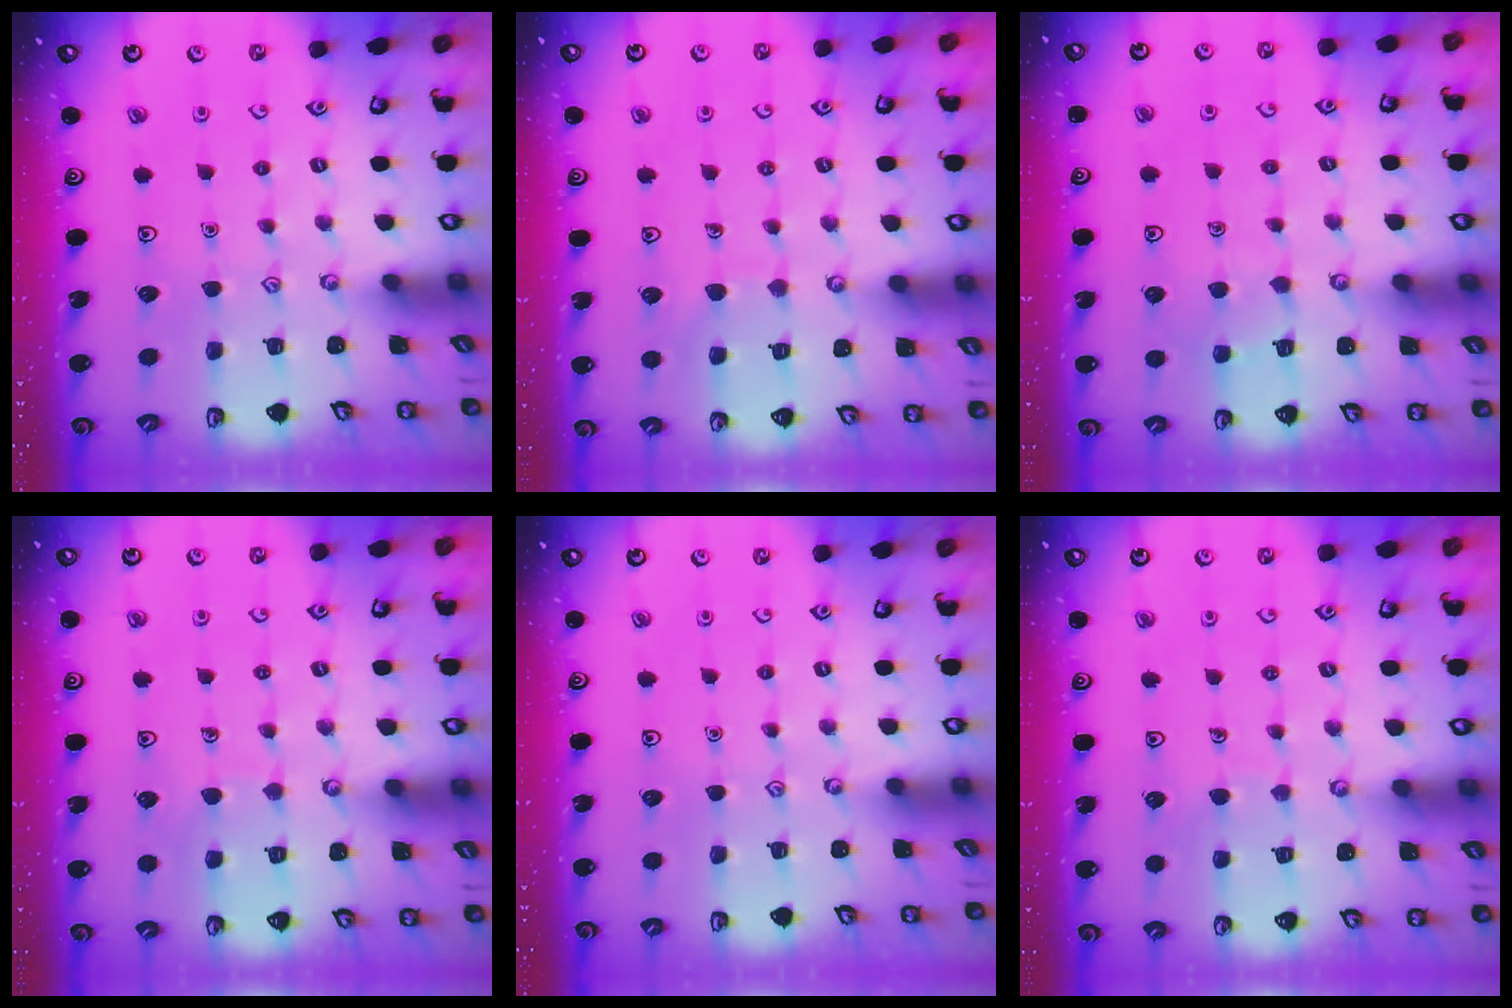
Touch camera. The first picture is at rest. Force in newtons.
{"total": 6.6, "press": 6.6, "slide": 0.5}
{"total": 5.7, "press": 5.7, "slide": 0.5}
{"total": 6.8, "press": 6.8, "slide": 0.4}
{"total": 0.0}
{"total": 3.9, "press": 3.9, "slide": 0.2}